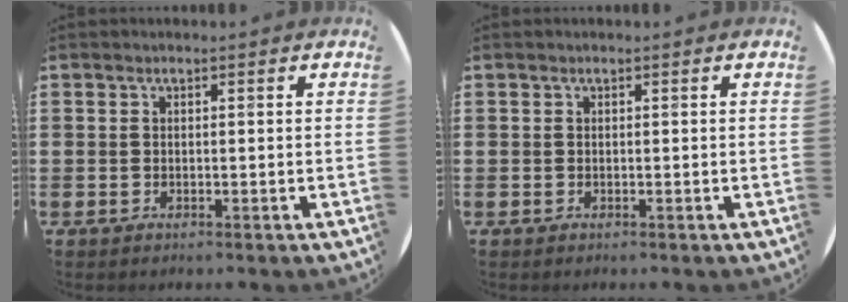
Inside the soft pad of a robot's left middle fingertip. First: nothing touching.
{"total": 0.0}